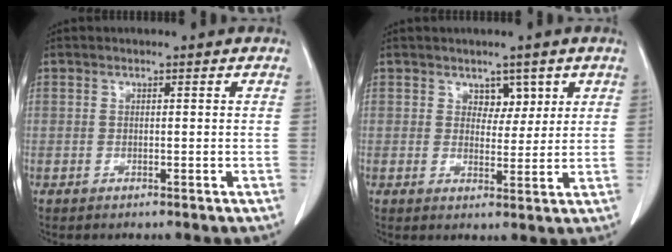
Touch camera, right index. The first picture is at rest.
{"total": 3.3, "force": [1.8, 2.2, 1.7], "torque": [-0.014, 0.001, 0.029]}